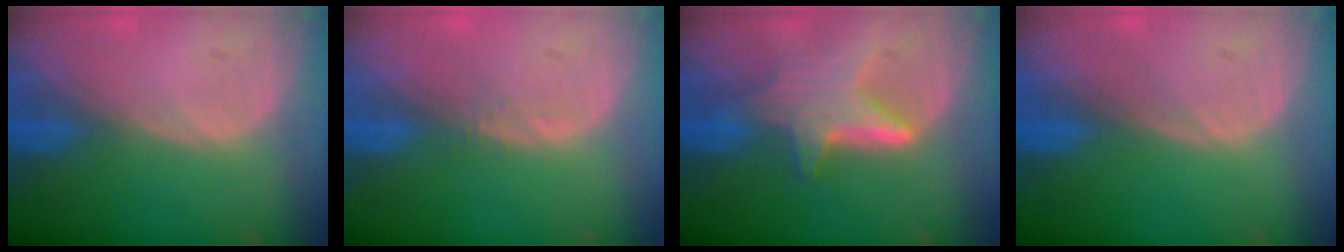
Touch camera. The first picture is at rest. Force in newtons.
{"total": 0.7, "press": 0.7, "slide": 0.1}
{"total": 6.2, "press": 6.1, "slide": 1.3}
{"total": 0.0}